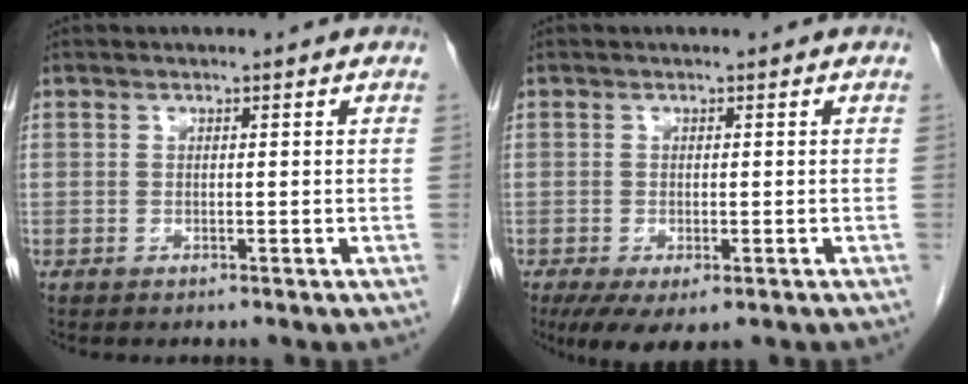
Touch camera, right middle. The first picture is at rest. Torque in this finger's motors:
{"motor_torque": [1.00, -0.50, 0.04, 0.03]}